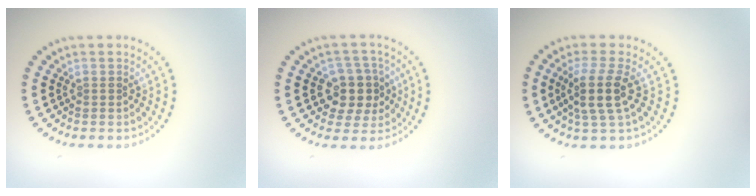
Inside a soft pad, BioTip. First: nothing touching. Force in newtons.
{"total": 4.1, "press": 3.8, "slide": 1.6}
{"total": 3.5, "press": 2.9, "slide": 2.0}